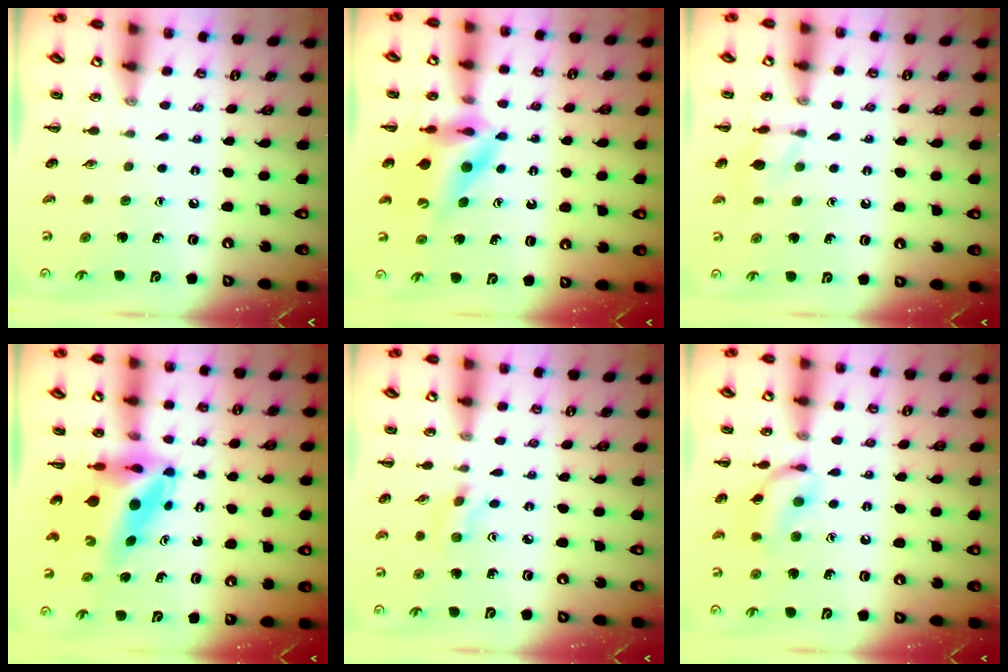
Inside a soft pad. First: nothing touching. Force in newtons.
{"total": 11.5, "press": 10.9, "slide": 3.5}
{"total": 8.3, "press": 8.2, "slide": 1.2}
{"total": 6.7, "press": 6.4, "slide": 2.0}
{"total": 1.9, "press": 1.7, "slide": 0.8}
{"total": 11.9, "press": 11.8, "slide": 1.0}